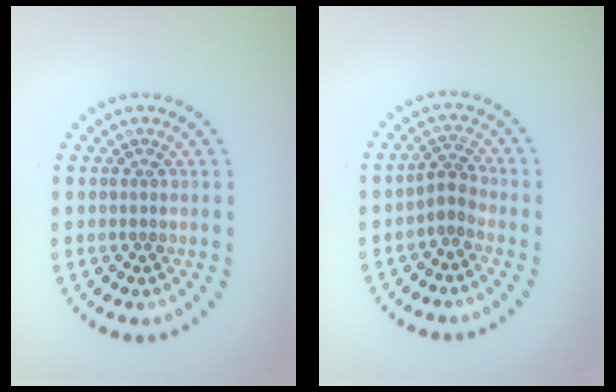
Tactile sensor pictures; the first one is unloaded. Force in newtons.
{"total": 2.0, "press": 1.3, "slide": 1.5}